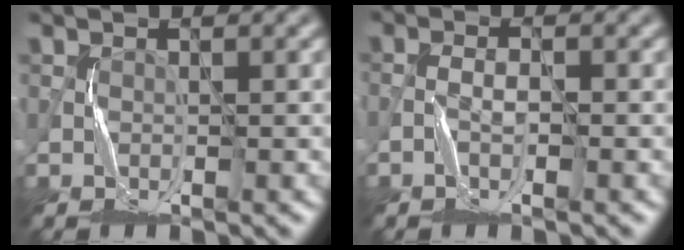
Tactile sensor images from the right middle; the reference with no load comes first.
{"total": 1.7, "force": [-0.7, 0.4, 1.4], "torque": [-0.032, 0.005, -0.017]}